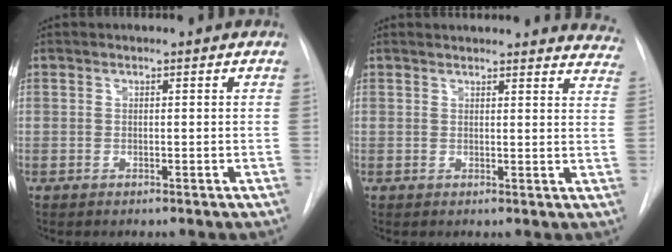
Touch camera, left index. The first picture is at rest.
{"total": 16.8, "force": [16.3, 3.0, 3.0], "torque": [-0.014, -0.048, 0.161]}